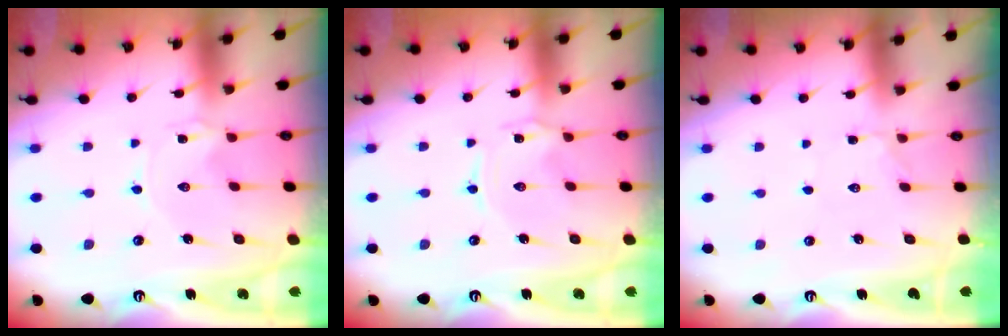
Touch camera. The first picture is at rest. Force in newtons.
{"total": 0.0}
{"total": 1.8, "press": 1.8, "slide": 0.4}